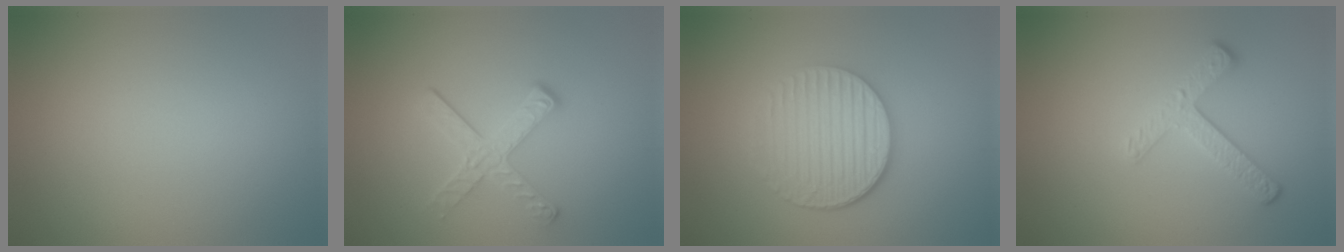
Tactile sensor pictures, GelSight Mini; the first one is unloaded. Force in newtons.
{"total": 2.9, "press": 2.6, "slide": 1.4}
{"total": 4.7, "press": 3.7, "slide": 3.0}
{"total": 2.7, "press": 2.3, "slide": 1.5}